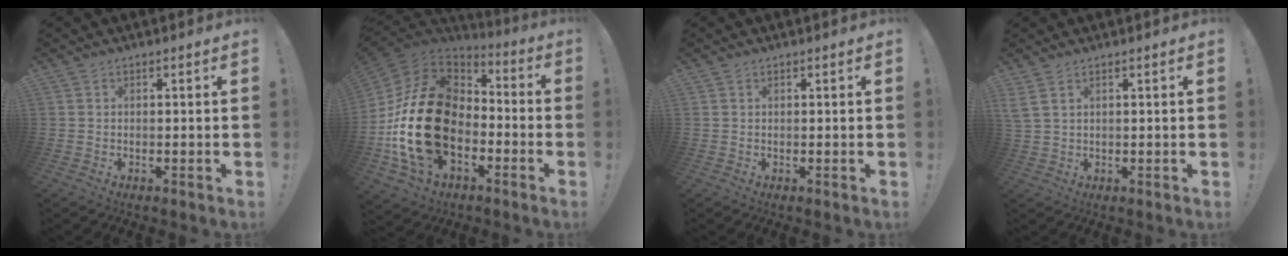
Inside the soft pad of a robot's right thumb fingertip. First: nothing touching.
{"total": 28.1, "force": [-3.9, 18.5, 20.8], "torque": [-0.415, 0.026, -0.045]}
{"total": 0.0}
{"total": 3.1, "force": [1.7, 0.7, 2.5], "torque": [-0.048, -0.005, 0.035]}